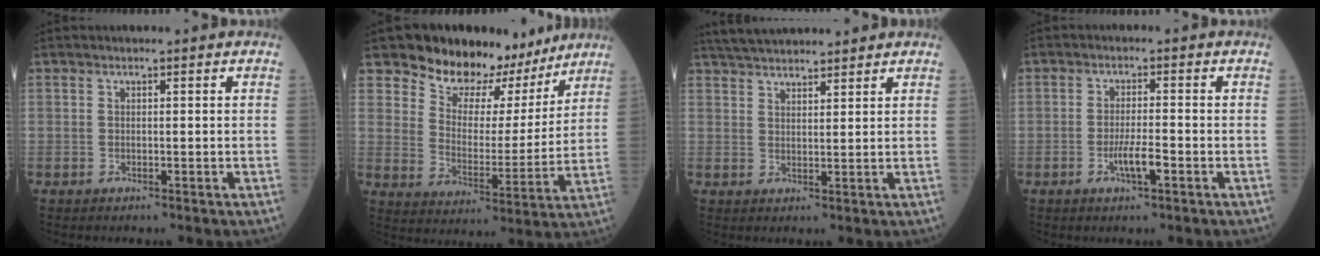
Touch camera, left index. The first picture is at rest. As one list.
[{"total": 13.3, "force": [11.1, 6.5, 3.3], "torque": [-0.045, -0.004, 0.163]}, {"total": 9.4, "force": [8.6, 1.8, 3.5], "torque": [-0.061, 0.035, 0.141]}, {"total": 3.5, "force": [-1.6, 0.3, 3.1], "torque": [-0.059, -0.001, -0.030]}]